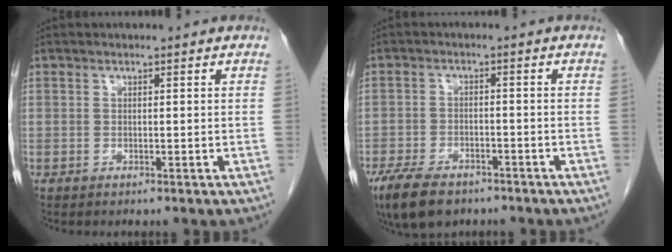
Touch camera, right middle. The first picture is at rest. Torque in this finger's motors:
{"motor_torque": [1.16, -0.98, 0.10, 0.10]}